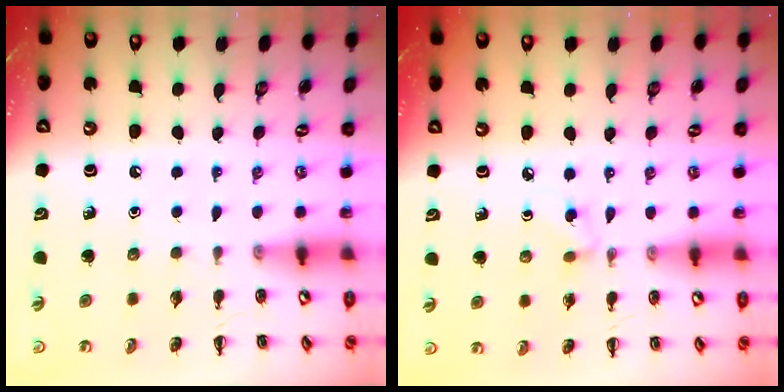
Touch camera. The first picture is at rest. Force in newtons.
{"total": 3.0, "press": 2.7, "slide": 1.4}